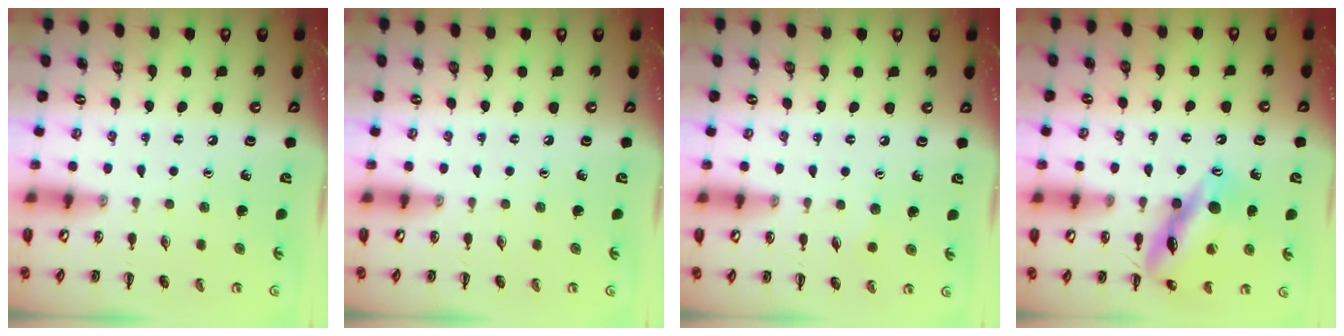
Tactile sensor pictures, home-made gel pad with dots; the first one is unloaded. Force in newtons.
{"total": 0.0}
{"total": 3.8, "press": 3.7, "slide": 0.9}
{"total": 15.3, "press": 15.2, "slide": 2.2}